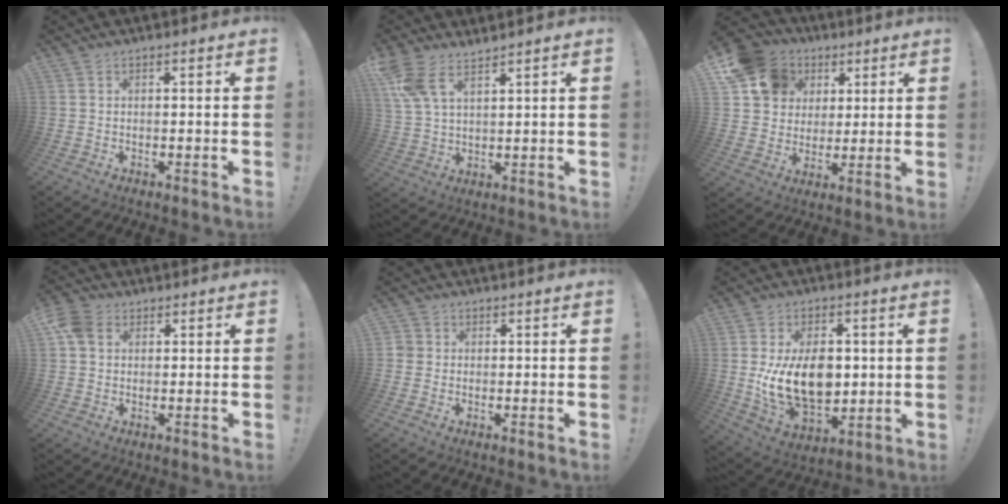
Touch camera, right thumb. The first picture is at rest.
{"total": 8.9, "force": [6.3, 3.6, 5.2], "torque": [-0.111, -0.017, 0.125]}
{"total": 14.8, "force": [6.4, 12.1, 5.7], "torque": [-0.092, -0.022, 0.135]}
{"total": 6.5, "force": [2.3, 4.9, 3.6], "torque": [-0.069, 0.008, 0.048]}
{"total": 2.4, "force": [0.1, 2.4, 0.5], "torque": [-0.012, 0.006, 0.002]}
{"total": 17.4, "force": [0.7, 12.4, 12.1], "torque": [-0.207, -0.021, 0.016]}